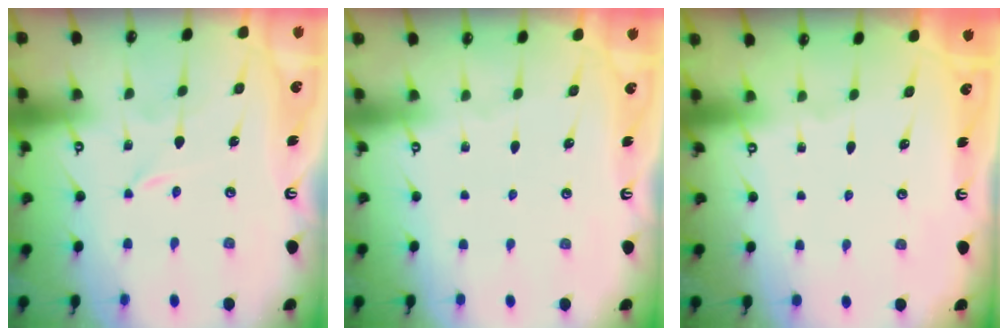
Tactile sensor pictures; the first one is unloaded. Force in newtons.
{"total": 0.0}
{"total": 0.0}